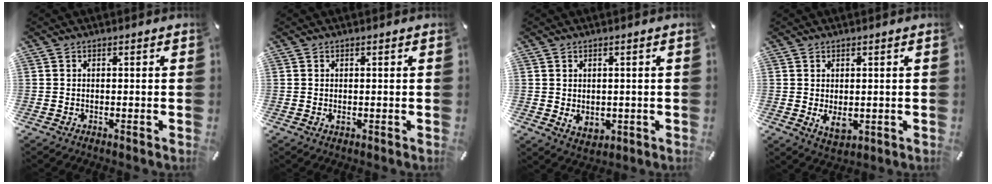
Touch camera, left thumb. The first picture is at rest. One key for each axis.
{"total": 0.9, "fx": 0.1, "fy": 0.1, "fz": 0.9, "tx": -0.016, "ty": -0.003, "tz": 0.002}
{"total": 3.2, "fx": 0.6, "fy": 2.7, "fz": 1.7, "tx": -0.023, "ty": -0.005, "tz": 0.010}
{"total": 4.4, "fx": -0.2, "fy": 2.6, "fz": 3.6, "tx": -0.076, "ty": -0.007, "tz": -0.007}